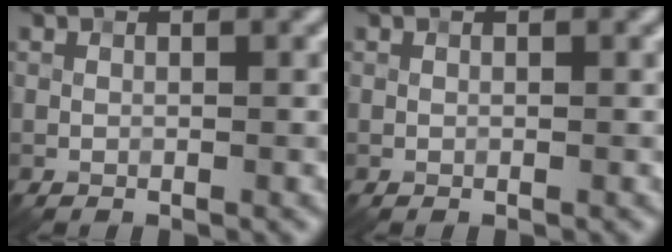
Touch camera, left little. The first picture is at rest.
{"total": 0.0}